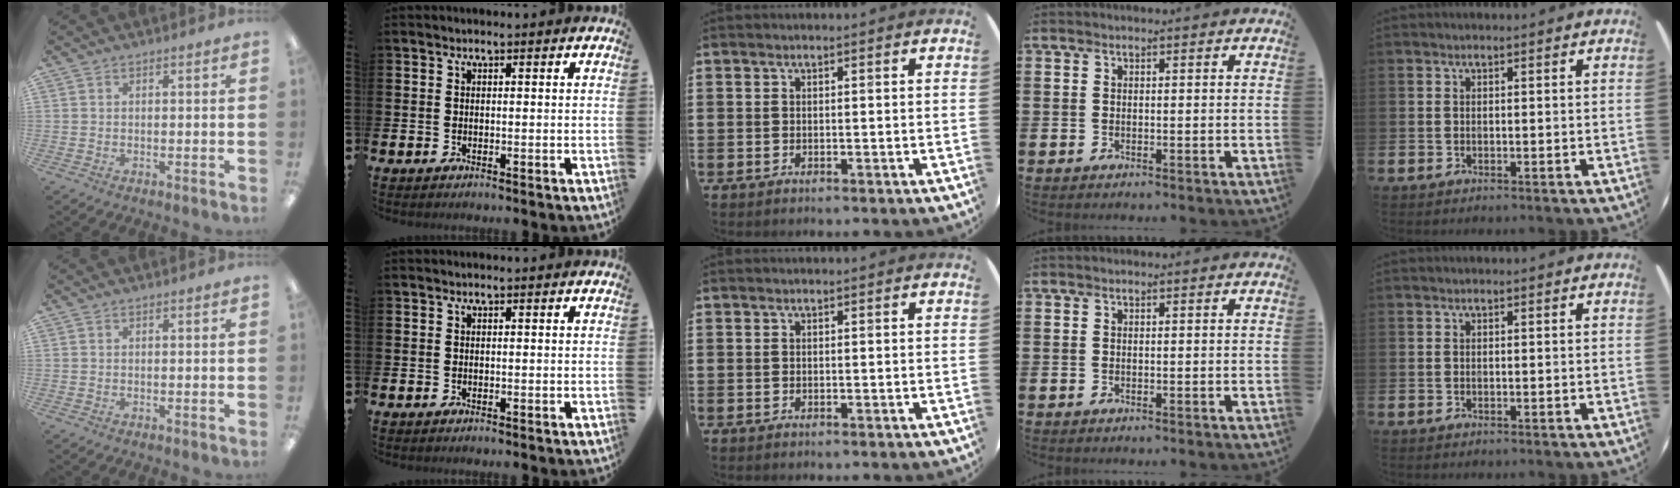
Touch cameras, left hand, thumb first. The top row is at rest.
{}